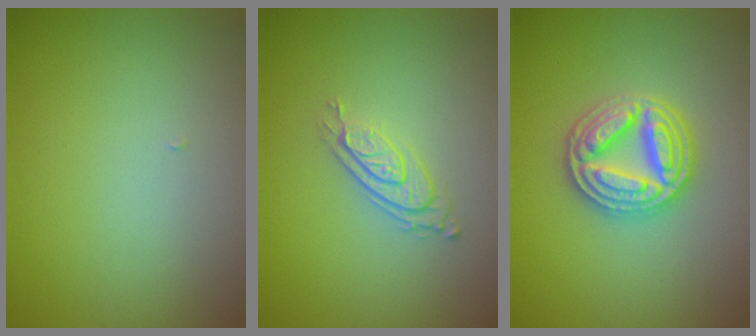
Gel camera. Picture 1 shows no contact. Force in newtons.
{"total": 2.7, "press": 2.0, "slide": 1.9}
{"total": 5.0, "press": 4.9, "slide": 0.9}